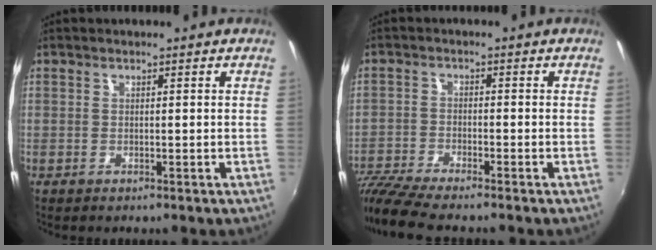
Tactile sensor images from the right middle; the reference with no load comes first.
{"total": 8.0, "force": [-7.4, 0.2, 3.1], "torque": [-0.085, -0.026, -0.143]}